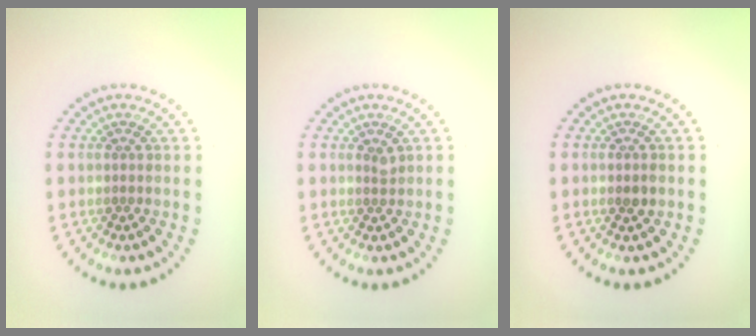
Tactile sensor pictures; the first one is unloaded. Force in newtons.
{"total": 0.8, "press": 0.6, "slide": 0.5}
{"total": 1.2, "press": 1.2, "slide": 0.3}